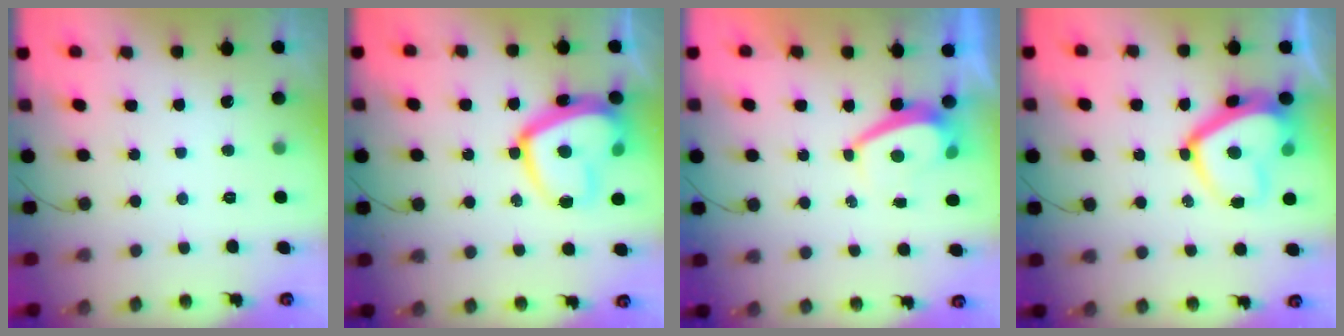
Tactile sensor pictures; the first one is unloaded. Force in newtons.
{"total": 17.1, "press": 17.1, "slide": 1.6}
{"total": 3.2, "press": 3.1, "slide": 0.6}
{"total": 14.6, "press": 14.6, "slide": 1.3}